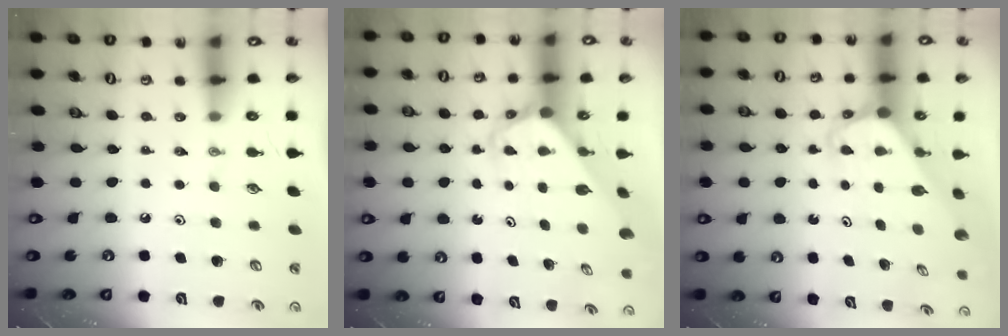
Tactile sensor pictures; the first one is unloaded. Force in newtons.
{"total": 2.8, "press": 2.8, "slide": 0.2}
{"total": 2.5, "press": 2.5, "slide": 0.1}